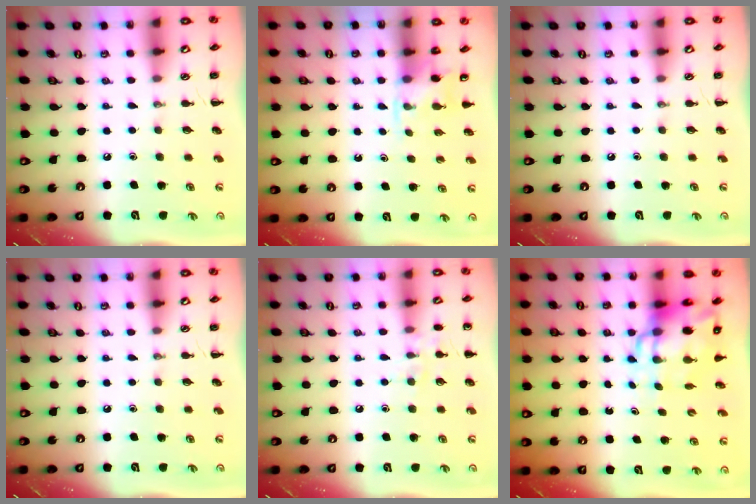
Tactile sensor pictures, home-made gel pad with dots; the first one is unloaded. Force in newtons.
{"total": 4.8, "press": 4.6, "slide": 1.4}
{"total": 0.0}
{"total": 0.0}
{"total": 7.4, "press": 7.1, "slide": 1.9}
{"total": 9.3, "press": 9.0, "slide": 2.4}